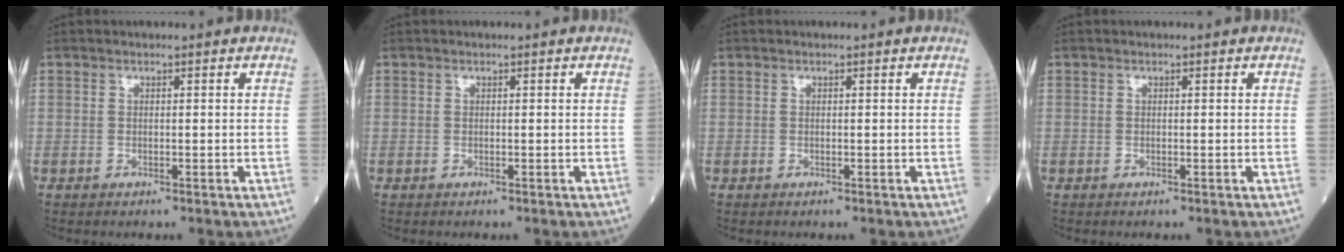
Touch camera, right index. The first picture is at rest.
{"total": 0.0}
{"total": 0.0}
{"total": 0.0}